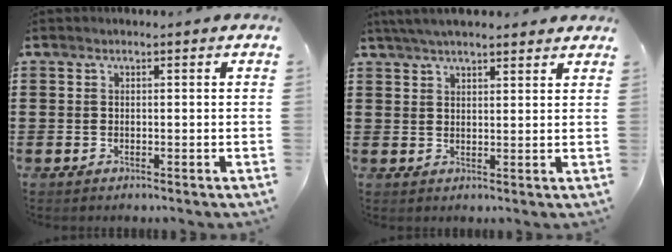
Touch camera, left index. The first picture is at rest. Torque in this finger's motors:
{"motor_torque": [2.14, 0.00, 0.60, 0.21]}